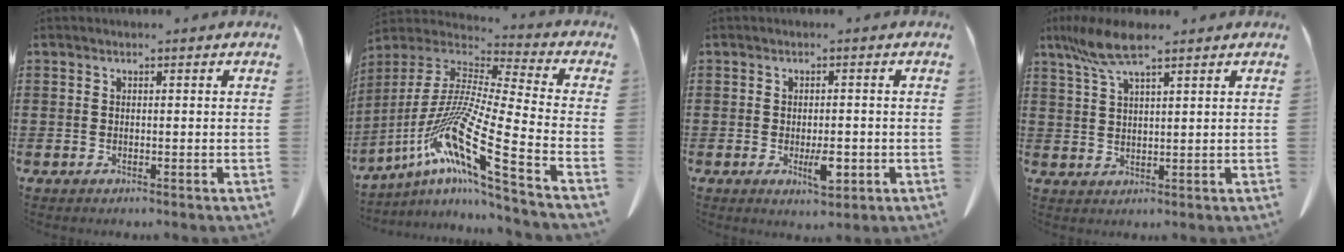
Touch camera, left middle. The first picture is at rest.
{"total": 14.9, "force": [-8.8, 1.1, 12.0], "torque": [-0.268, -0.021, -0.178]}
{"total": 3.7, "force": [-0.9, 1.5, 3.2], "torque": [-0.052, -0.003, -0.018]}
{"total": 6.7, "force": [4.4, 1.5, 4.8], "torque": [-0.118, -0.006, 0.075]}